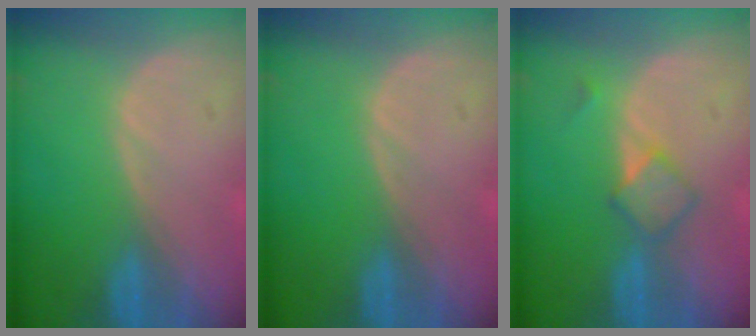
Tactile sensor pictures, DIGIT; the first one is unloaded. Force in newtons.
{"total": 0.0}
{"total": 3.4, "press": 3.4, "slide": 0.3}